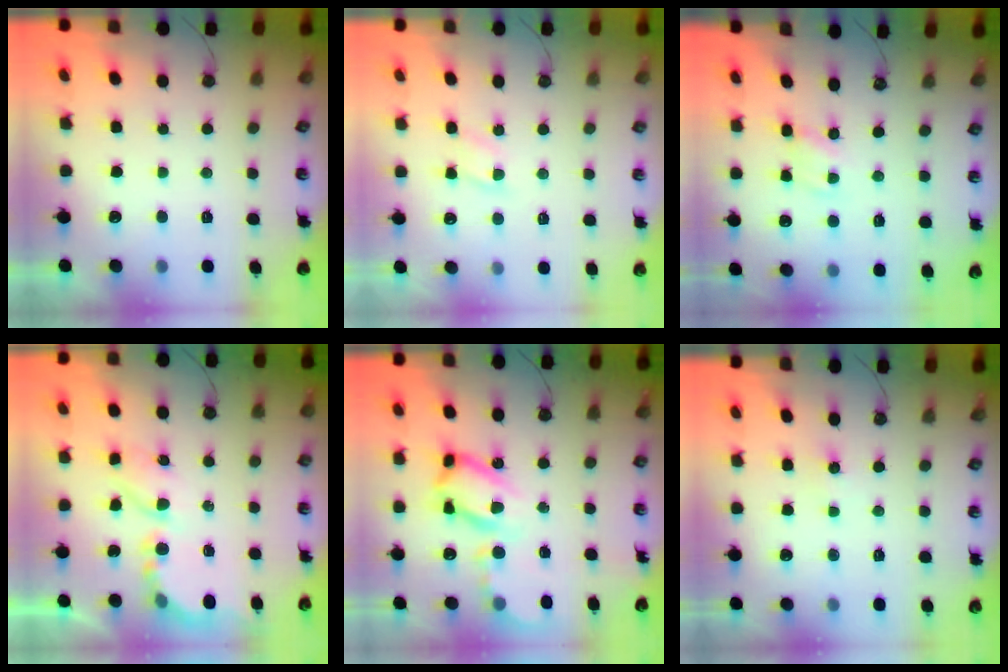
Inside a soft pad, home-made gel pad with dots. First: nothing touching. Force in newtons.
{"total": 7.0, "press": 6.9, "slide": 0.8}
{"total": 1.3, "press": 1.3, "slide": 0.2}
{"total": 7.3, "press": 7.3, "slide": 0.7}
{"total": 14.4, "press": 14.4, "slide": 0.4}
{"total": 4.2, "press": 4.2, "slide": 0.4}